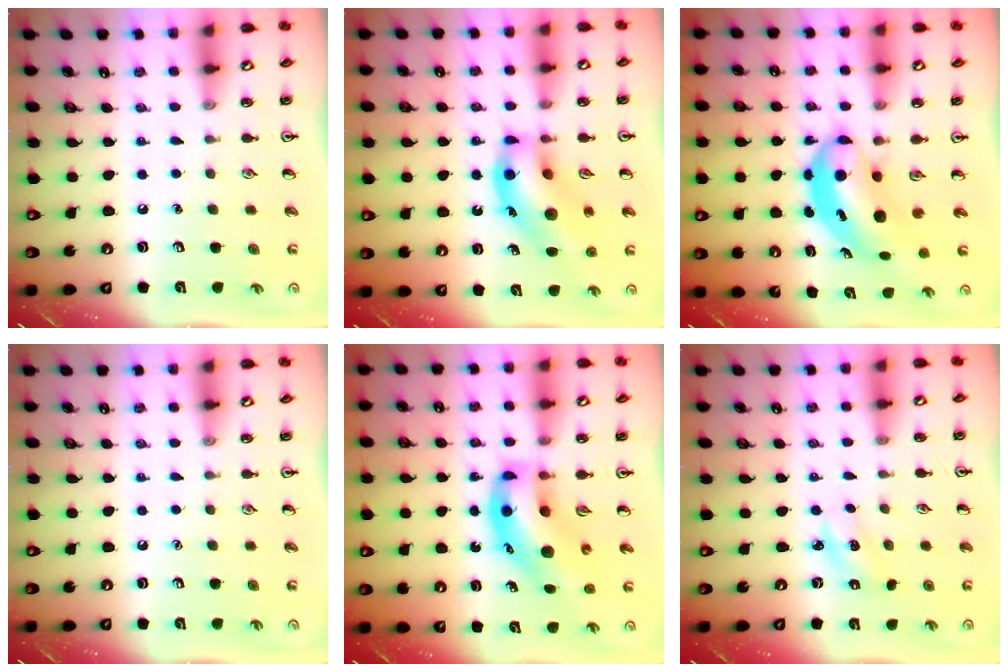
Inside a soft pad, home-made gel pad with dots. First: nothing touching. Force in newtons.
{"total": 15.3, "press": 15.1, "slide": 2.8}
{"total": 6.7, "press": 6.4, "slide": 2.0}
{"total": 0.0}
{"total": 12.9, "press": 12.5, "slide": 3.5}
{"total": 2.4, "press": 2.3, "slide": 0.5}